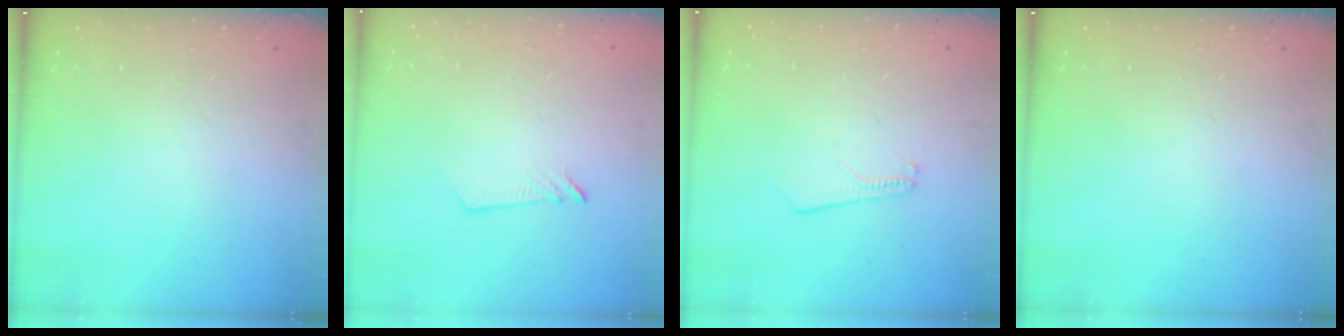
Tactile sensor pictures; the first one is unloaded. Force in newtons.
{"total": 2.6, "press": 2.6, "slide": 0.2}
{"total": 2.6, "press": 2.6, "slide": 0.3}
{"total": 0.0}